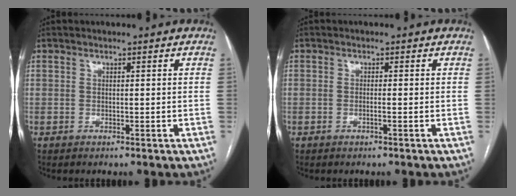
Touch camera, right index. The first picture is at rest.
{"total": 0.9, "force": [-0.3, -0.1, 0.9], "torque": [-0.017, 0.000, -0.005]}